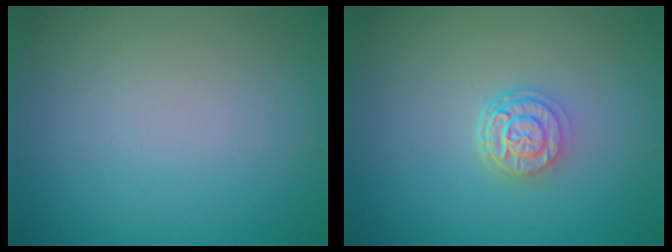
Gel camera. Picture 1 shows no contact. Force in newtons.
{"total": 3.0, "press": 2.4, "slide": 1.9}